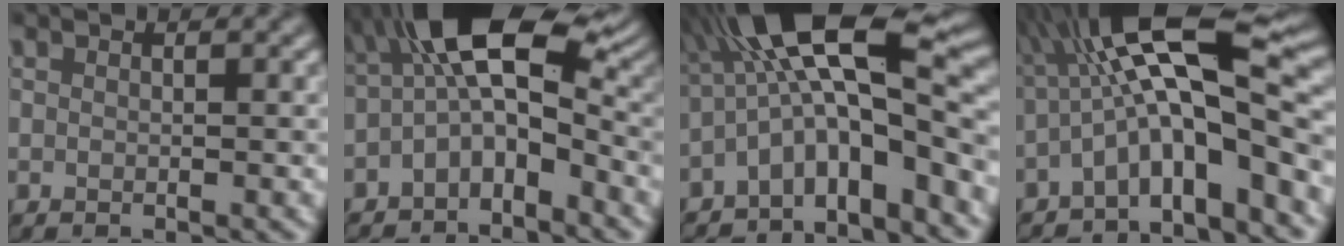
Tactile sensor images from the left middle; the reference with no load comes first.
{"total": 8.3, "force": [-1.2, 4.0, 7.2], "torque": [-0.123, 0.020, -0.041]}
{"total": 11.8, "force": [-2.1, 3.6, 11.0], "torque": [-0.172, 0.035, -0.046]}
{"total": 11.3, "force": [-1.6, 2.8, 10.8], "torque": [-0.174, 0.031, -0.039]}